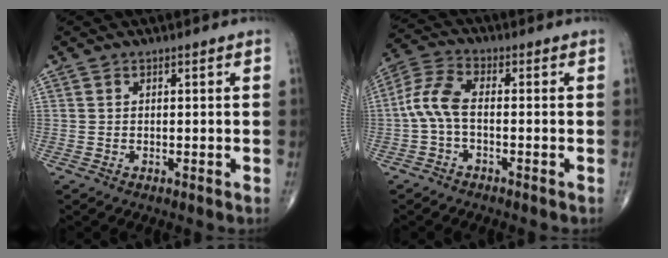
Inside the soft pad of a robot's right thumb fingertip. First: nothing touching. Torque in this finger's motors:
{"motor_torque": [-0.01, -0.02, 0.91, -0.30, 0.06]}